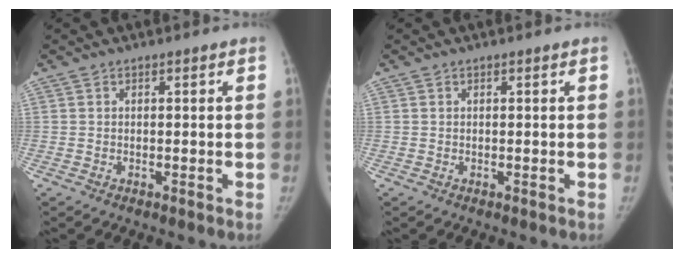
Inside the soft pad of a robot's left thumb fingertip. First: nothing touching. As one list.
[{"total": 0.0}]